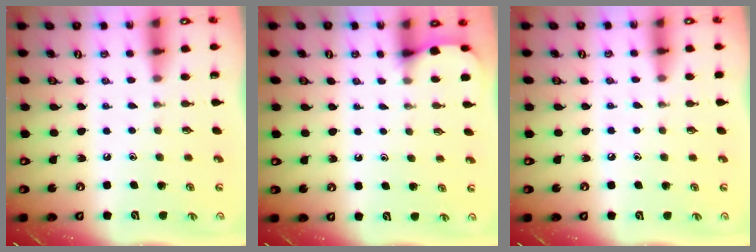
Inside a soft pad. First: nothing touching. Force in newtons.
{"total": 3.0, "press": 2.9, "slide": 0.3}
{"total": 4.0, "press": 4.0, "slide": 0.6}